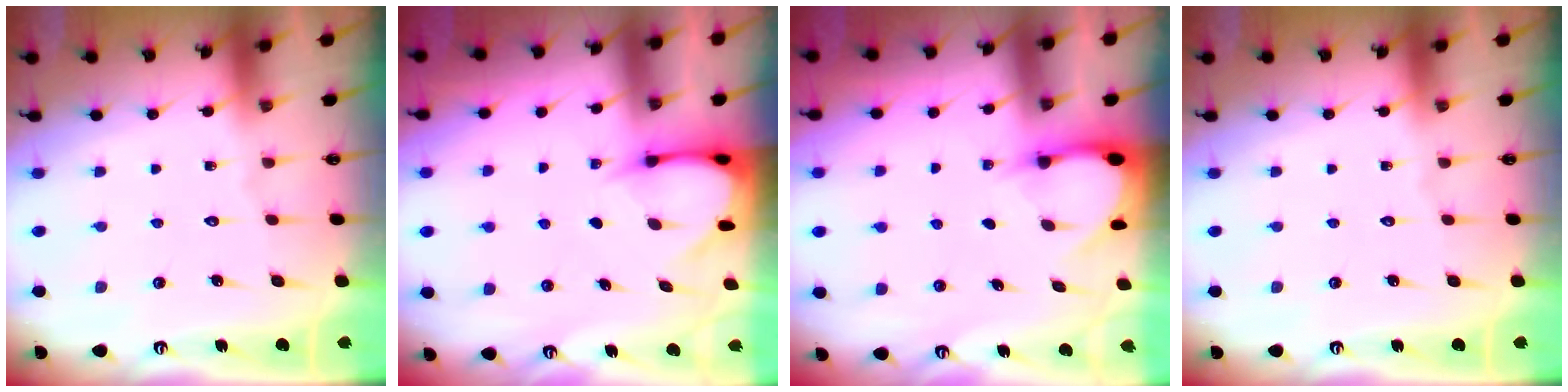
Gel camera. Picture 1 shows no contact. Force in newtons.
{"total": 3.7, "press": 3.7, "slide": 0.3}
{"total": 3.0, "press": 3.0, "slide": 0.3}
{"total": 0.0}